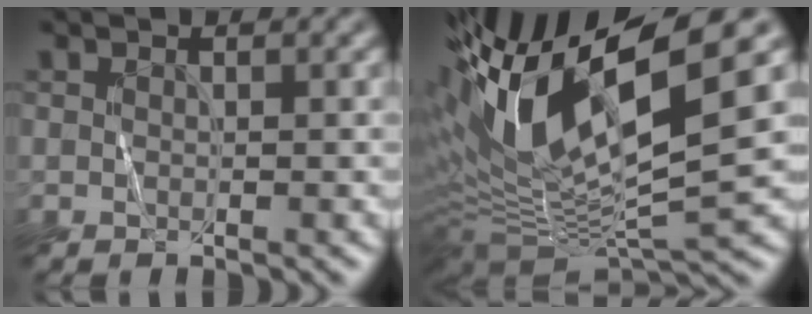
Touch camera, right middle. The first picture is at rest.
{"total": 15.5, "force": [4.3, 6.1, 13.6], "torque": [-0.276, 0.013, 0.071]}